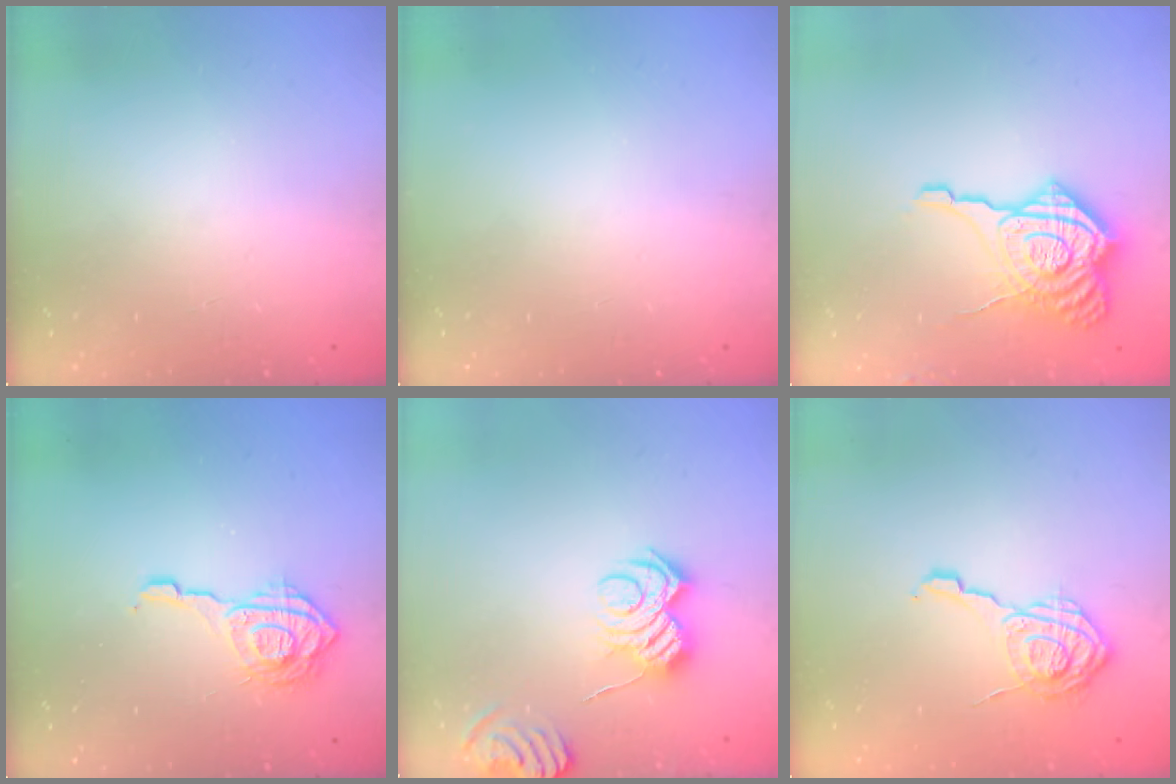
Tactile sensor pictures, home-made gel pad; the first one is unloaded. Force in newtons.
{"total": 0.0}
{"total": 16.3, "press": 16.2, "slide": 1.8}
{"total": 12.4, "press": 12.4, "slide": 1.3}
{"total": 9.7, "press": 9.6, "slide": 0.8}
{"total": 12.1, "press": 12.1, "slide": 0.7}